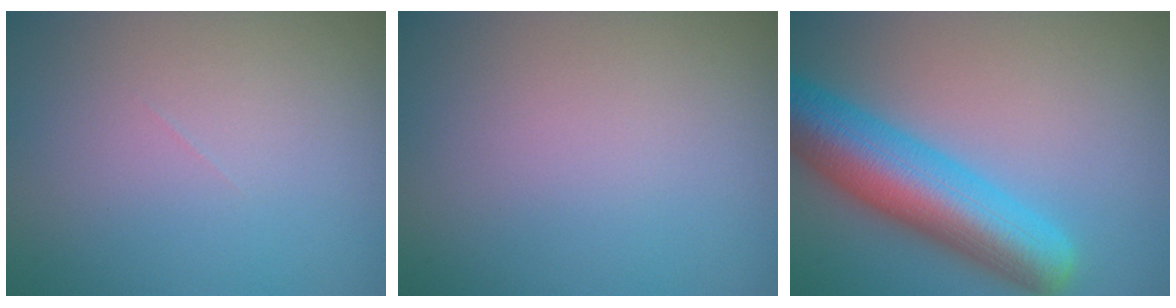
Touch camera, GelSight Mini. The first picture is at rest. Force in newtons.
{"total": 0.0}
{"total": 9.2, "press": 9.2, "slide": 0.3}